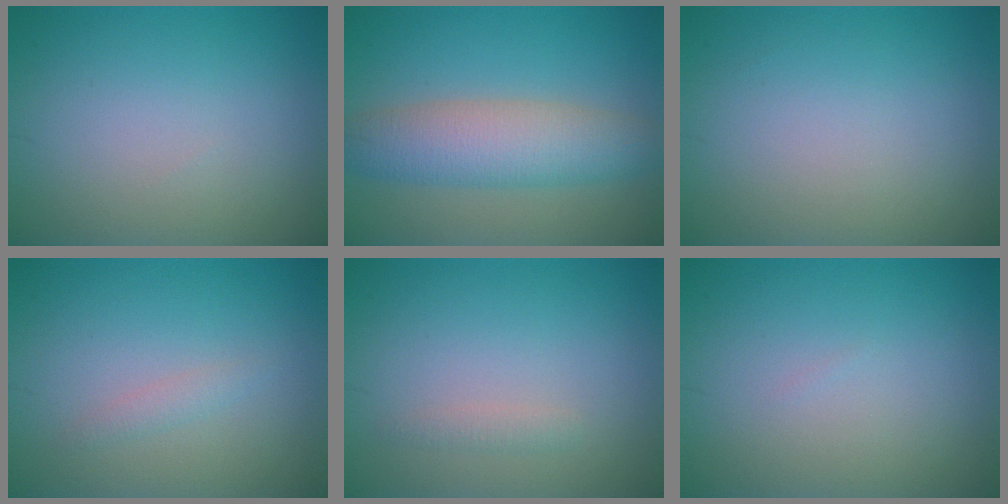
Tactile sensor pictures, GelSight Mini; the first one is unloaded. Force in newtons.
{"total": 5.9, "press": 5.9, "slide": 0.4}
{"total": 0.0}
{"total": 1.0, "press": 1.0, "slide": 0.1}
{"total": 0.9, "press": 0.9, "slide": 0.0}
{"total": 0.0}